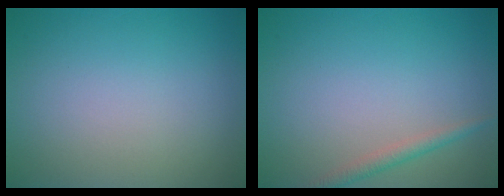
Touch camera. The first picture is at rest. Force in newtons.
{"total": 1.5, "press": 1.5, "slide": 0.0}